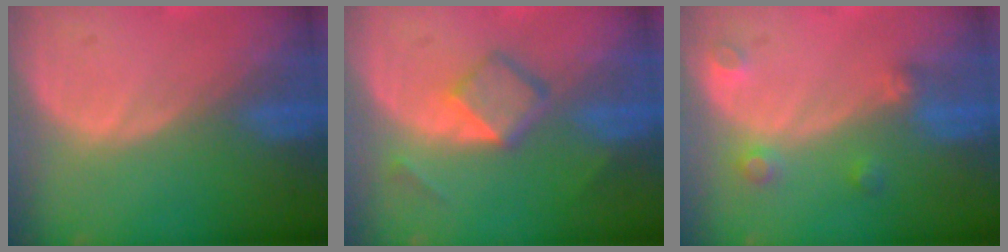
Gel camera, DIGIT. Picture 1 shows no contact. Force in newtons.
{"total": 4.6, "press": 4.5, "slide": 1.0}
{"total": 3.2, "press": 3.0, "slide": 1.2}